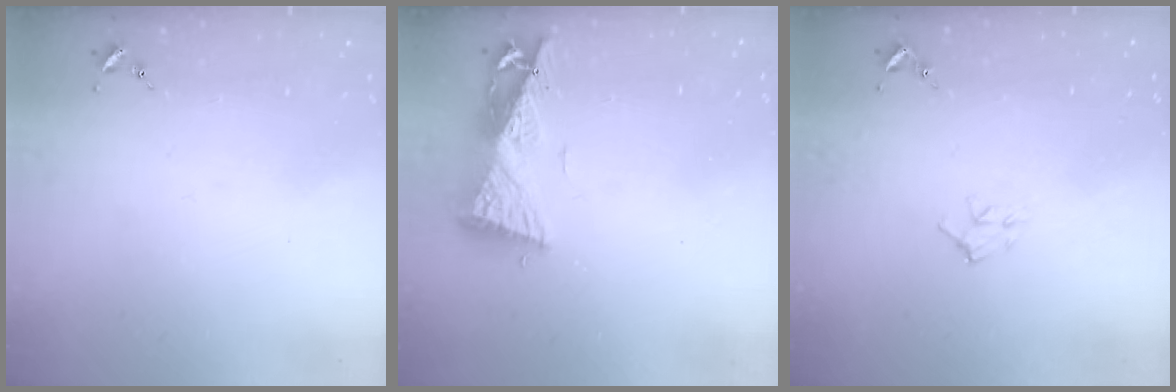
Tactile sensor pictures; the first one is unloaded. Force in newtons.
{"total": 9.2, "press": 9.2, "slide": 1.0}
{"total": 7.7, "press": 7.6, "slide": 0.9}